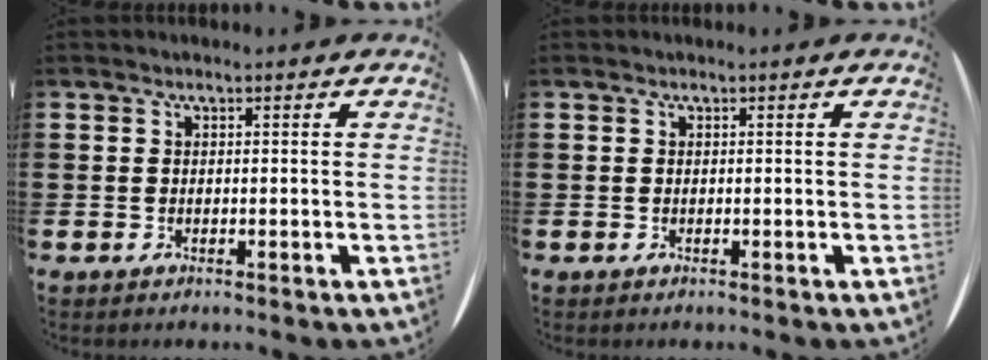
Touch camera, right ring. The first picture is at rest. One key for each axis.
{"total": 0.0}